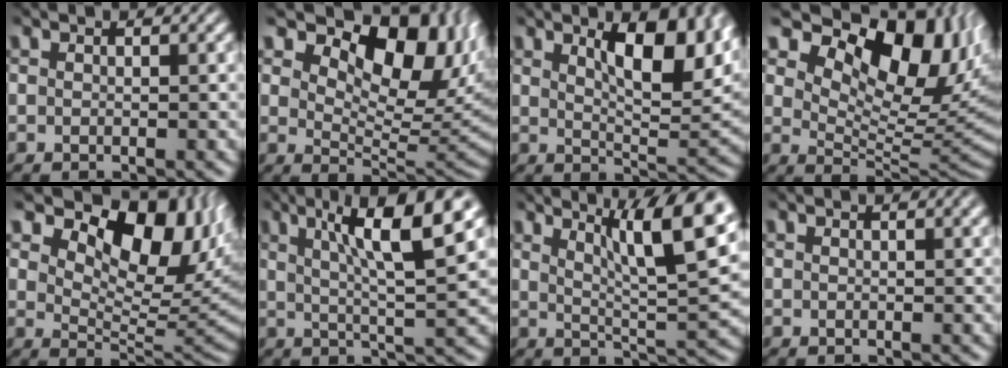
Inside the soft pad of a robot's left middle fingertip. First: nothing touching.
{"total": 10.6, "force": [5.4, 5.5, 7.3], "torque": [-0.102, -0.002, 0.090]}
{"total": 8.2, "force": [3.4, 3.1, 6.7], "torque": [-0.103, -0.002, 0.056]}
{"total": 13.1, "force": [7.0, 6.6, 8.8], "torque": [-0.126, 0.011, 0.117]}
{"total": 11.3, "force": [6.0, 5.6, 7.6], "torque": [-0.110, 0.001, 0.100]}
{"total": 9.5, "force": [3.6, 1.7, 8.6], "torque": [-0.124, 0.007, 0.058]}
{"total": 10.1, "force": [4.9, 2.2, 8.5], "torque": [-0.111, 0.010, 0.077]}
{"total": 1.1, "force": [0.6, 0.3, 0.9], "torque": [-0.011, 0.006, 0.007]}